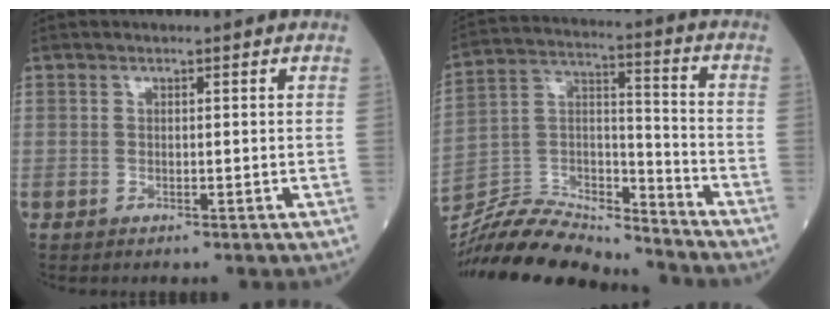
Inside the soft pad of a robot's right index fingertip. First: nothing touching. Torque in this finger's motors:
{"motor_torque": [0.80, -1.34, -0.02, -0.03]}